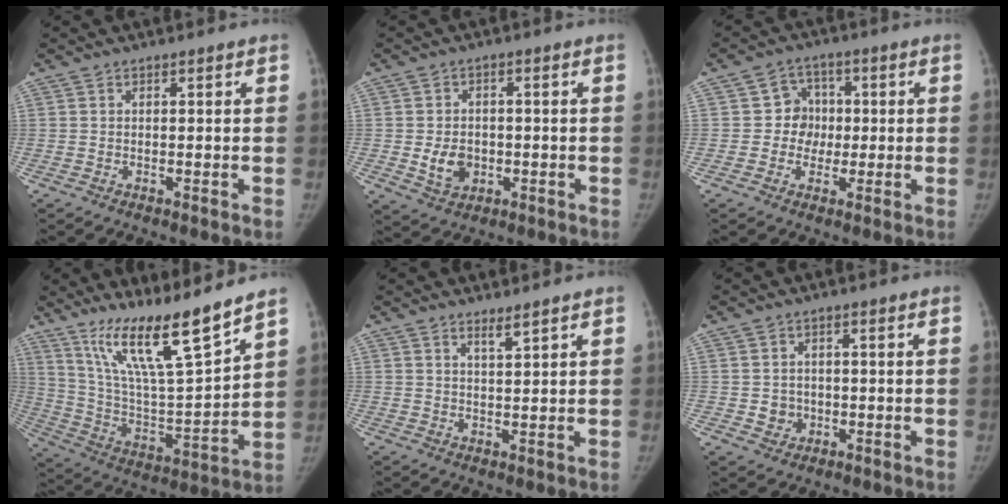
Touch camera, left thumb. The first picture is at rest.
{"total": 5.9, "force": [-1.0, 4.7, 3.5], "torque": [-0.038, 0.000, -0.010]}
{"total": 6.1, "force": [0.0, 5.7, 2.1], "torque": [0.010, 0.014, -0.008]}
{"total": 18.5, "force": [13.6, 2.0, 12.4], "torque": [-0.192, -0.082, 0.253]}
{"total": 2.1, "force": [1.7, 0.2, 1.2], "torque": [-0.019, -0.019, 0.033]}
{"total": 3.5, "force": [-0.6, 3.3, 1.2], "torque": [0.002, 0.006, -0.005]}